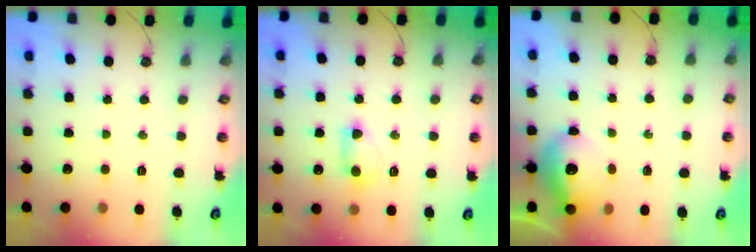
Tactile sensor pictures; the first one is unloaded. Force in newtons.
{"total": 5.4, "press": 5.3, "slide": 1.1}
{"total": 11.9, "press": 11.8, "slide": 1.0}